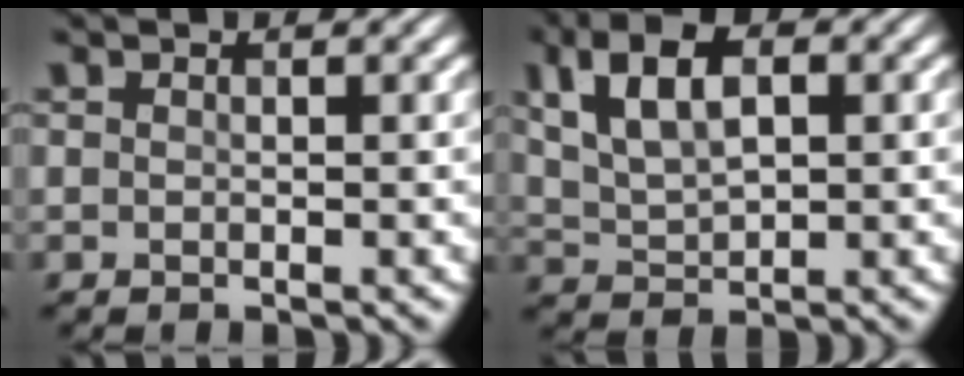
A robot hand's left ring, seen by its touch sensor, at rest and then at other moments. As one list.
[{"total": 6.8, "force": [2.4, 3.6, 5.2], "torque": [-0.100, 0.014, 0.038]}]